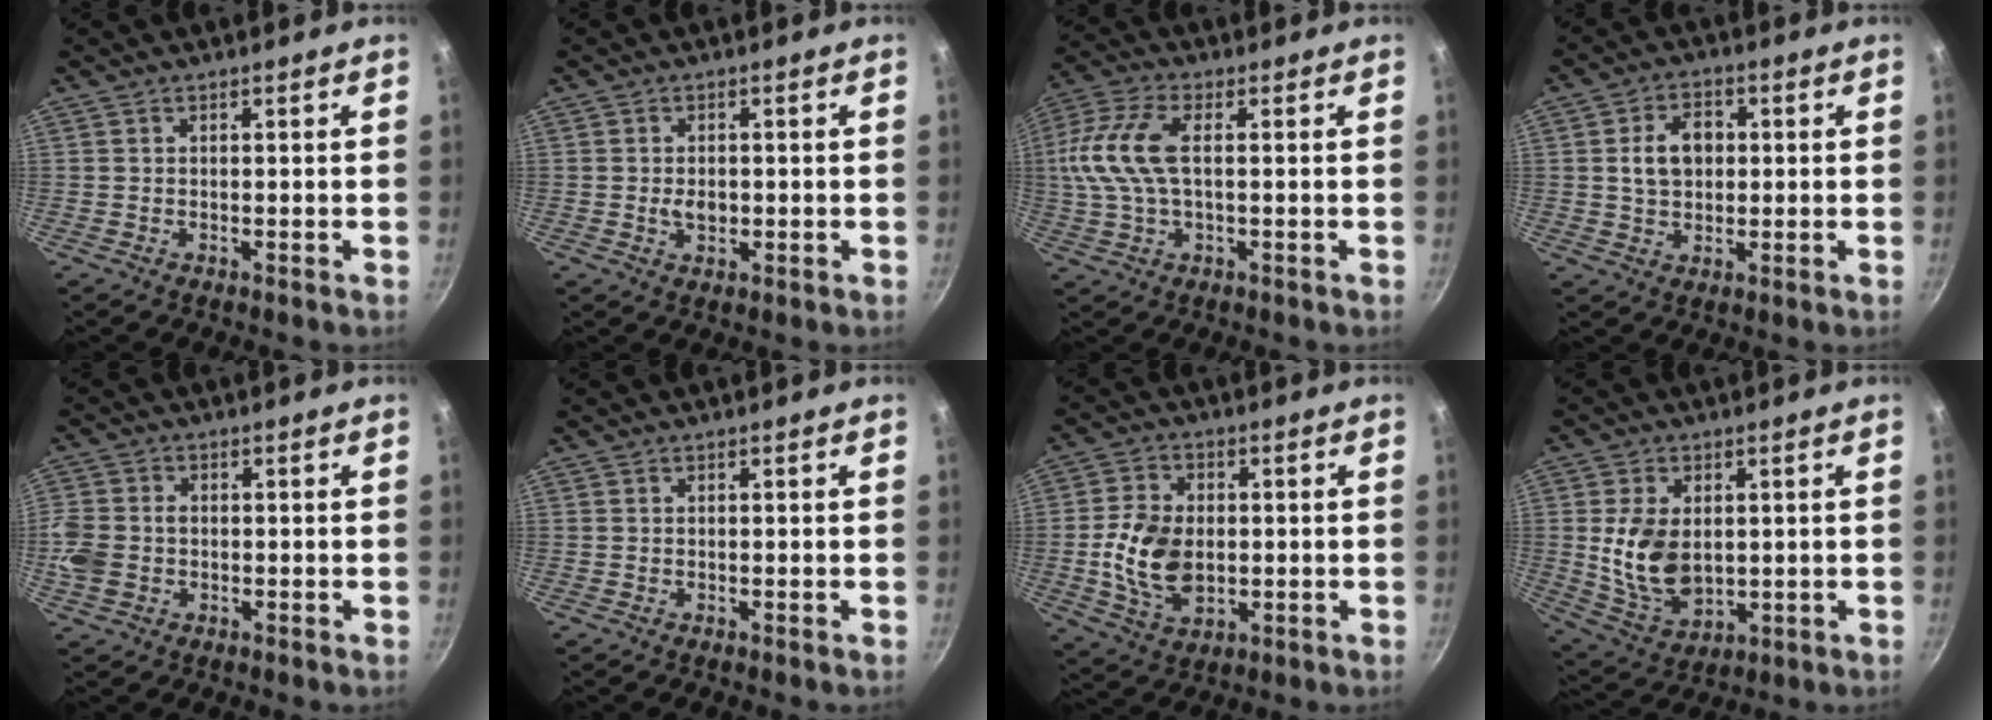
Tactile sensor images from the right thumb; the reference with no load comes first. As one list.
[{"total": 3.0, "force": [-0.3, 2.0, 2.2], "torque": [-0.029, 0.000, -0.005]}, {"total": 12.7, "force": [1.1, 6.3, 10.9], "torque": [-0.234, 0.019, 0.010]}, {"total": 7.7, "force": [1.0, 5.6, 5.2], "torque": [-0.067, 0.010, 0.014]}, {"total": 7.6, "force": [-1.2, 6.0, 4.5], "torque": [-0.101, 0.006, -0.031]}, {"total": 0.0}, {"total": 11.8, "force": [-0.7, 7.9, 8.8], "torque": [-0.154, 0.000, -0.011]}, {"total": 11.8, "force": [0.9, 7.7, 8.9], "torque": [-0.156, -0.020, 0.033]}]